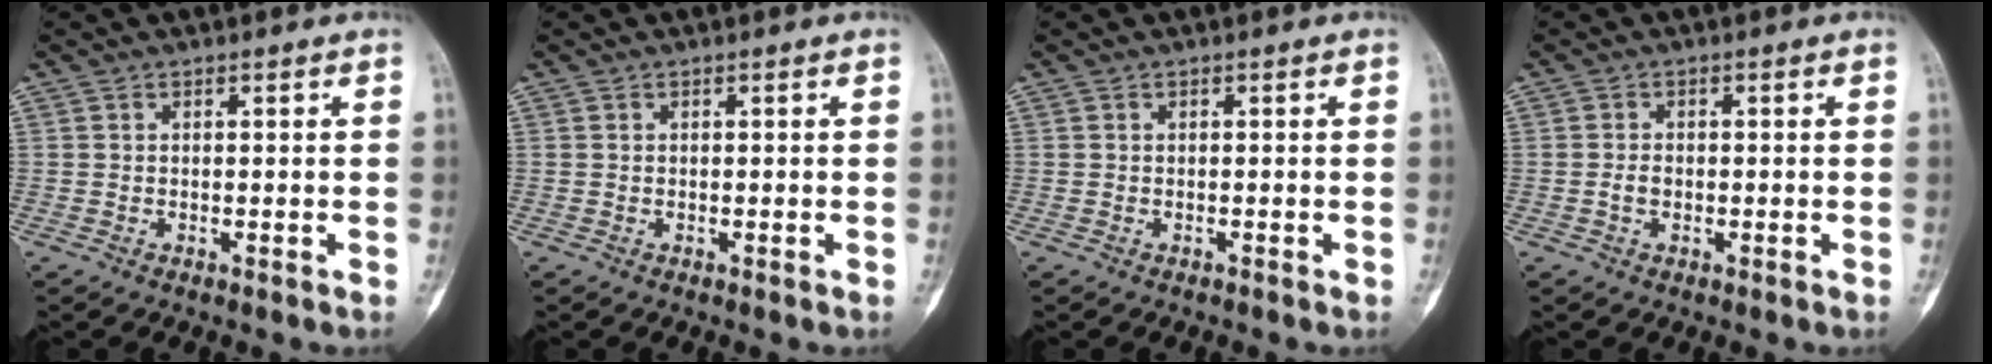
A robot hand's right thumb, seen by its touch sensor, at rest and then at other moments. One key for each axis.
{"total": 0.0}
{"total": 0.0}
{"total": 1.7, "fx": -0.4, "fy": 1.1, "fz": 1.2, "tx": -0.023, "ty": 0.004, "tz": -0.008}